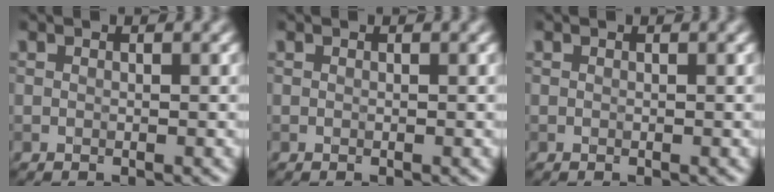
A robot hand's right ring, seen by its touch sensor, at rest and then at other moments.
{"total": 0.0}
{"total": 0.0}